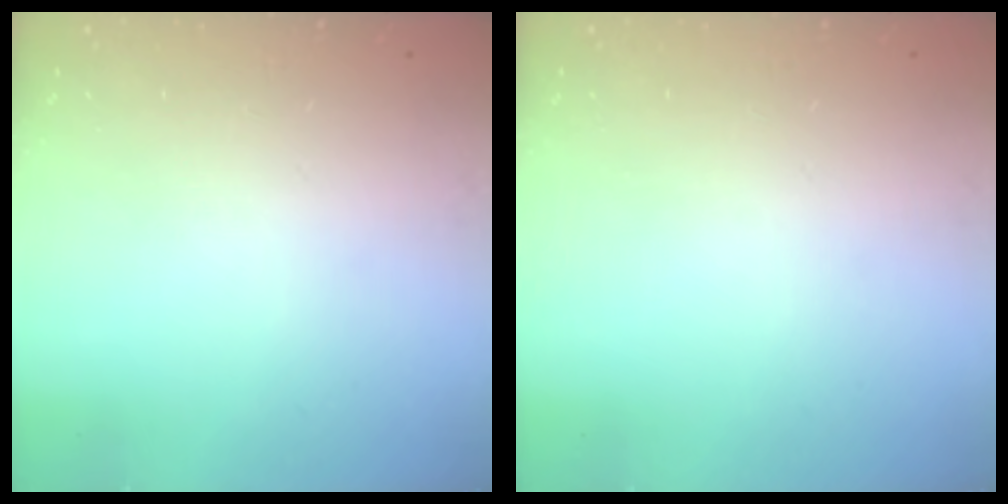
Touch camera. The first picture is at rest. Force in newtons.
{"total": 0.0}